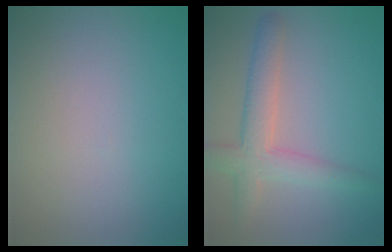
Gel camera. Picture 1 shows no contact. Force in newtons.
{"total": 4.1, "press": 4.1, "slide": 0.2}